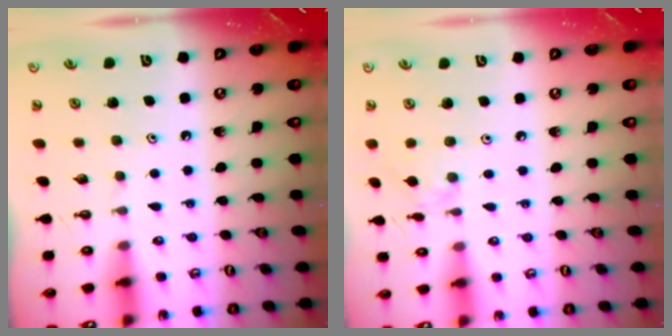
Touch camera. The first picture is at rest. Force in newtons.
{"total": 2.5, "press": 2.5, "slide": 0.5}